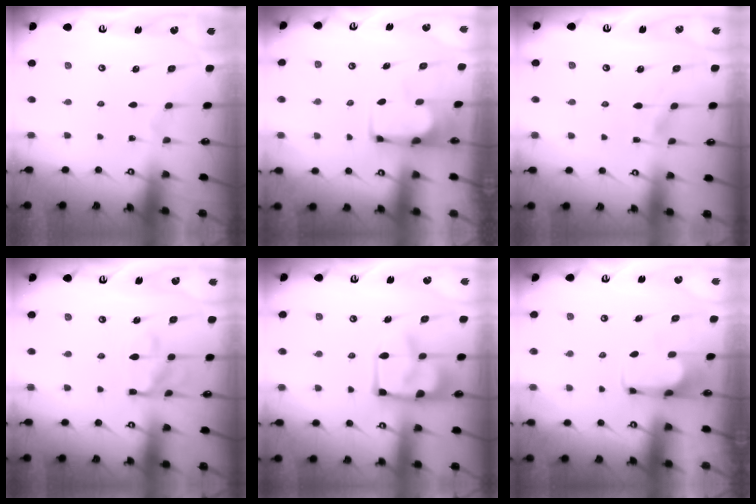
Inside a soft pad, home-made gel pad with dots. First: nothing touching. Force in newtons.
{"total": 3.8, "press": 3.8, "slide": 0.4}
{"total": 1.2, "press": 0.8, "slide": 0.9}
{"total": 12.9, "press": 12.8, "slide": 1.4}
{"total": 9.5, "press": 9.4, "slide": 1.4}
{"total": 2.1, "press": 1.9, "slide": 0.8}